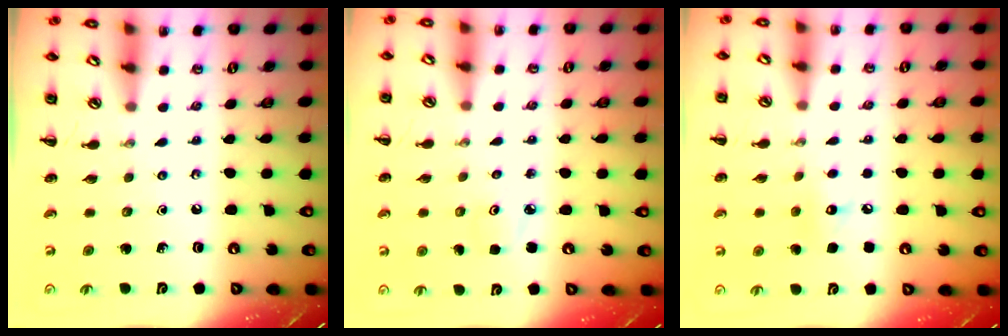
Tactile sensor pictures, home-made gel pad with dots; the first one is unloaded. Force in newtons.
{"total": 2.3, "press": 2.2, "slide": 0.6}
{"total": 7.4, "press": 7.2, "slide": 1.3}